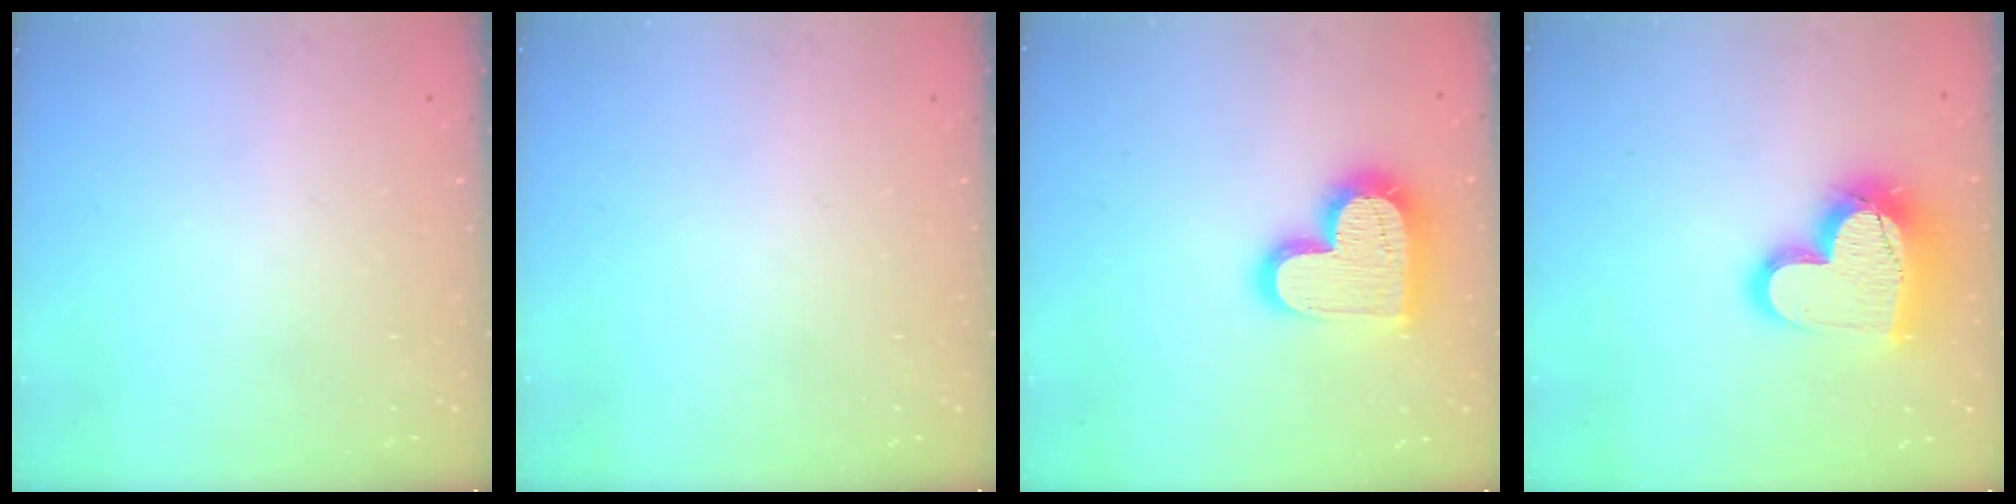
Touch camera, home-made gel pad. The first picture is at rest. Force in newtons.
{"total": 0.0}
{"total": 18.1, "press": 18.0, "slide": 1.1}
{"total": 19.2, "press": 19.2, "slide": 1.5}